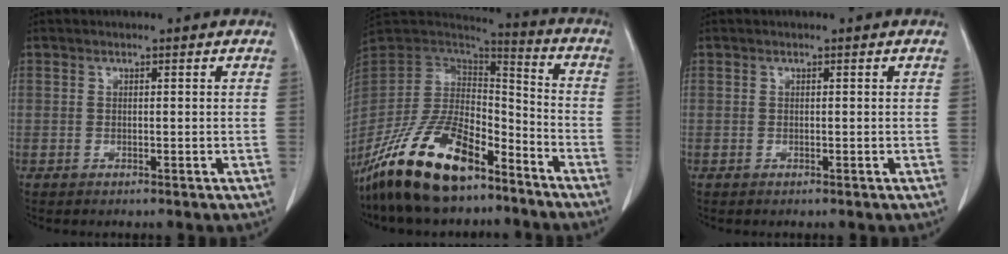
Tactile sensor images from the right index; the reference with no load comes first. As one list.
[{"total": 20.6, "force": [-14.4, 7.0, 12.9], "torque": [-0.276, -0.010, -0.268]}, {"total": 0.0}]